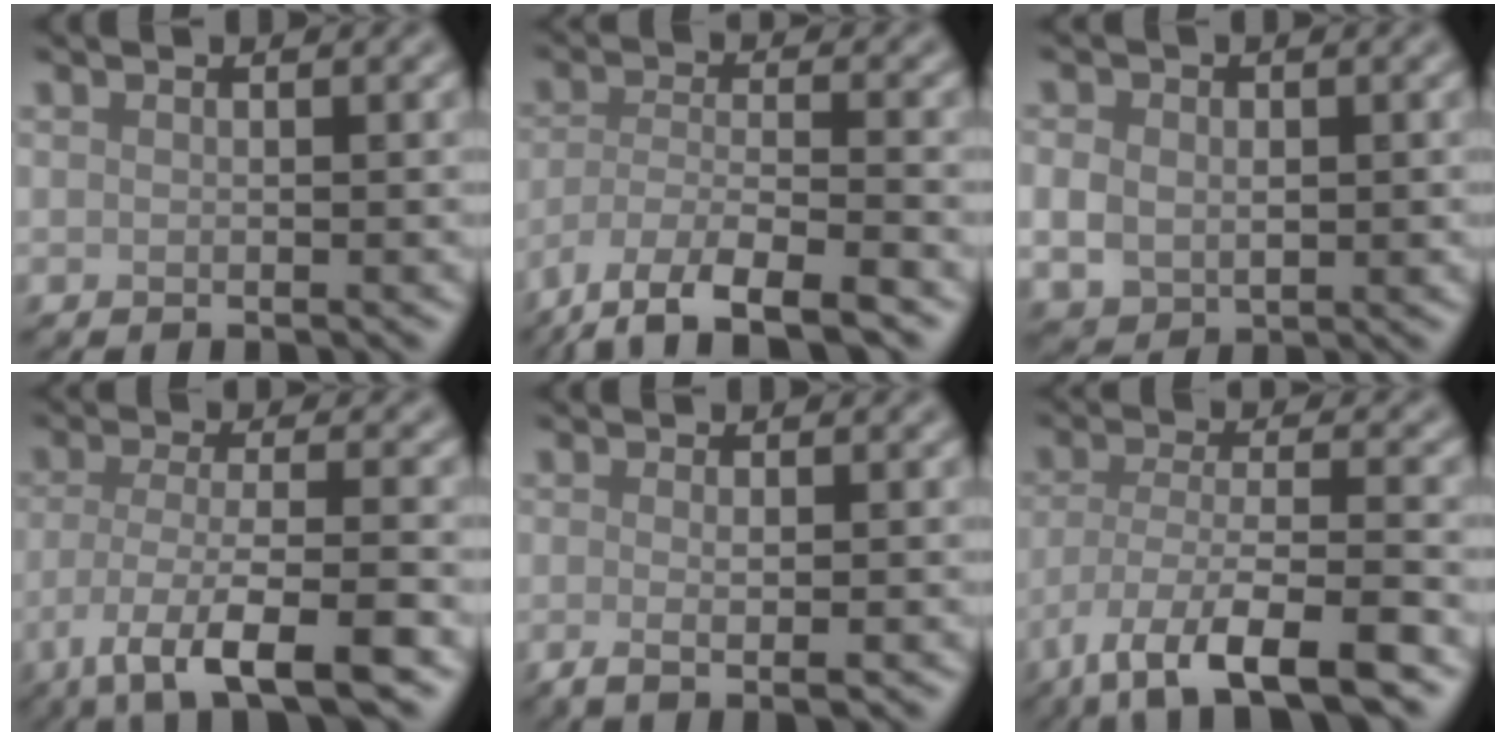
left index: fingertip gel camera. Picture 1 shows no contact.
{"total": 7.6, "force": [-5.5, 2.0, 4.8], "torque": [-0.086, -0.010, -0.103]}
{"total": 3.1, "force": [0.1, 2.5, 1.8], "torque": [-0.038, -0.006, 0.002]}
{"total": 7.2, "force": [-3.7, 1.4, 5.9], "torque": [-0.101, -0.011, -0.070]}
{"total": 2.1, "force": [-0.3, 0.4, 2.0], "torque": [-0.036, -0.006, -0.007]}
{"total": 8.6, "force": [-5.1, 2.3, 6.5], "torque": [-0.116, -0.009, -0.093]}